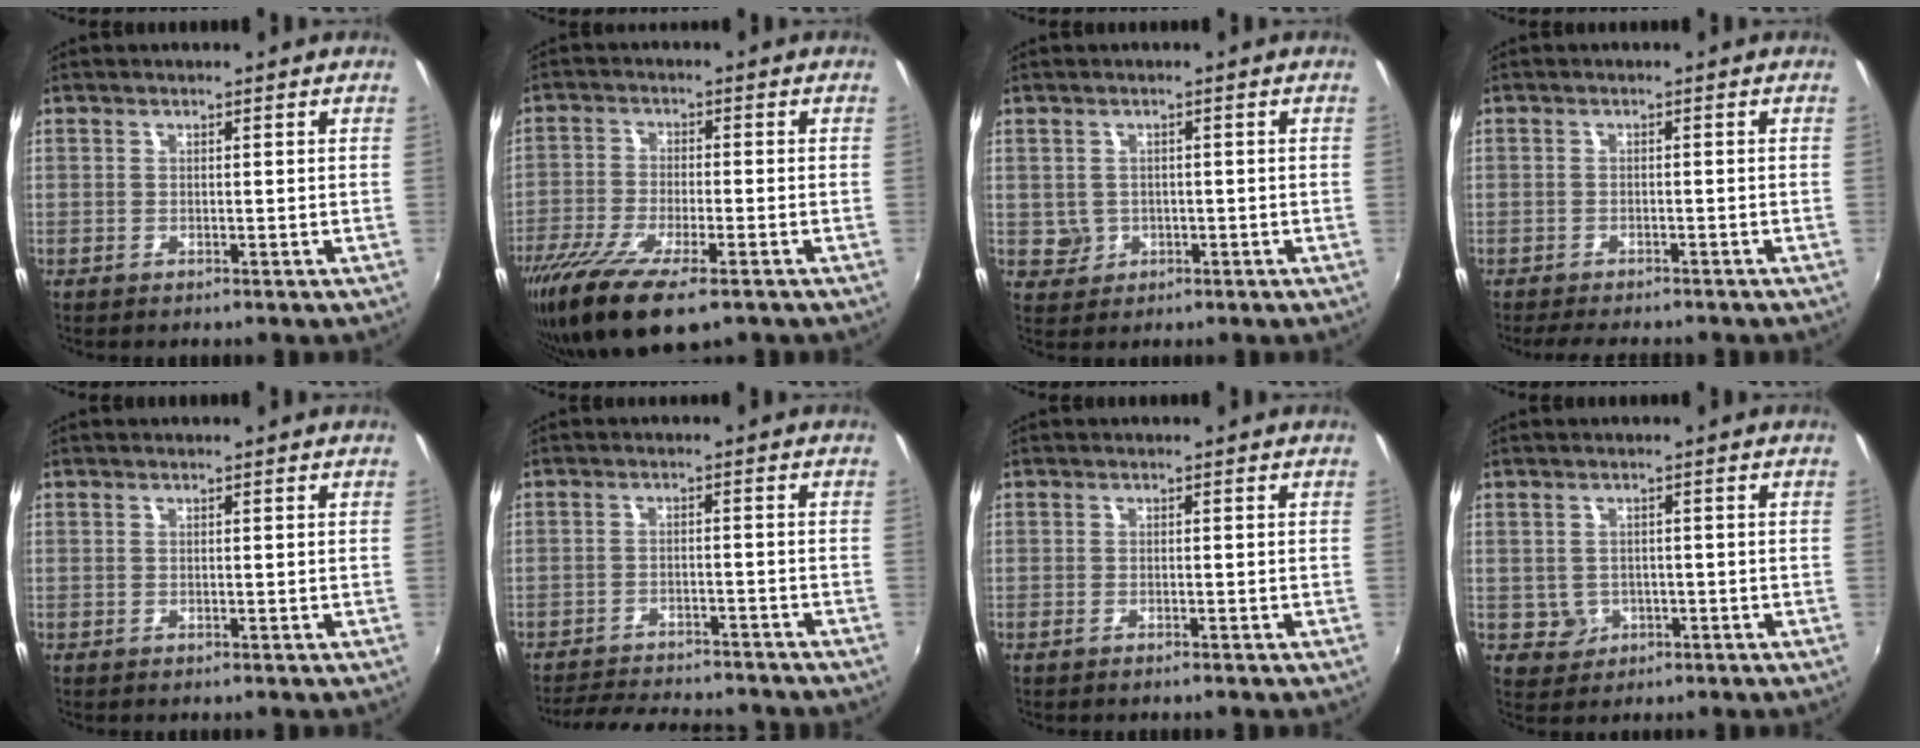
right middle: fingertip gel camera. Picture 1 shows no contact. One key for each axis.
{"total": 12.4, "fx": -8.2, "fy": 3.1, "fz": 8.7, "tx": -0.191, "ty": -0.043, "tz": -0.151}
{"total": 2.9, "fx": -0.2, "fy": 2.8, "fz": 0.6, "tx": -0.011, "ty": 0.002, "tz": 0.002}
{"total": 5.4, "fx": -4.7, "fy": 1.4, "fz": 2.1, "tx": -0.056, "ty": -0.010, "tz": -0.073}
{"total": 0.0}
{"total": 14.1, "fx": -12.7, "fy": 2.9, "fz": 5.3, "tx": -0.113, "ty": -0.011, "tz": -0.176}
{"total": 1.0, "fx": -0.8, "fy": 0.0, "fz": 0.5, "tx": -0.012, "ty": -0.002, "tz": -0.017}
{"total": 3.5, "fx": -0.7, "fy": 3.4, "fz": 0.7, "tx": -0.022, "ty": 0.003, "tz": -0.002}